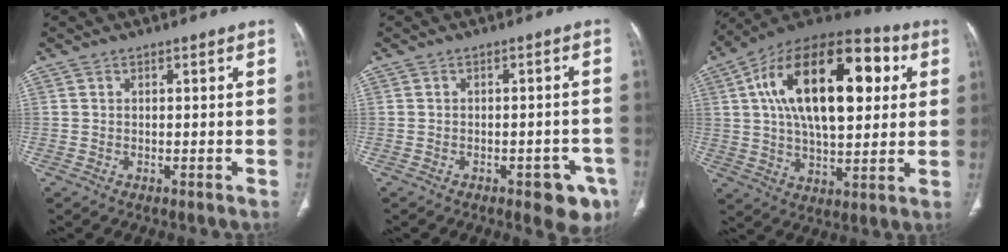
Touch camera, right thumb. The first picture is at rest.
{"total": 7.0, "force": [-3.7, 3.2, 4.9], "torque": [-0.038, 0.015, -0.042]}
{"total": 27.8, "force": [6.7, 13.9, 23.1], "torque": [-0.370, 0.020, 0.100]}